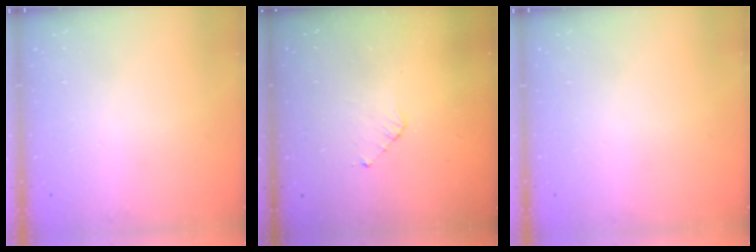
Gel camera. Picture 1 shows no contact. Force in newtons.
{"total": 3.5, "press": 3.5, "slide": 0.2}
{"total": 0.0}